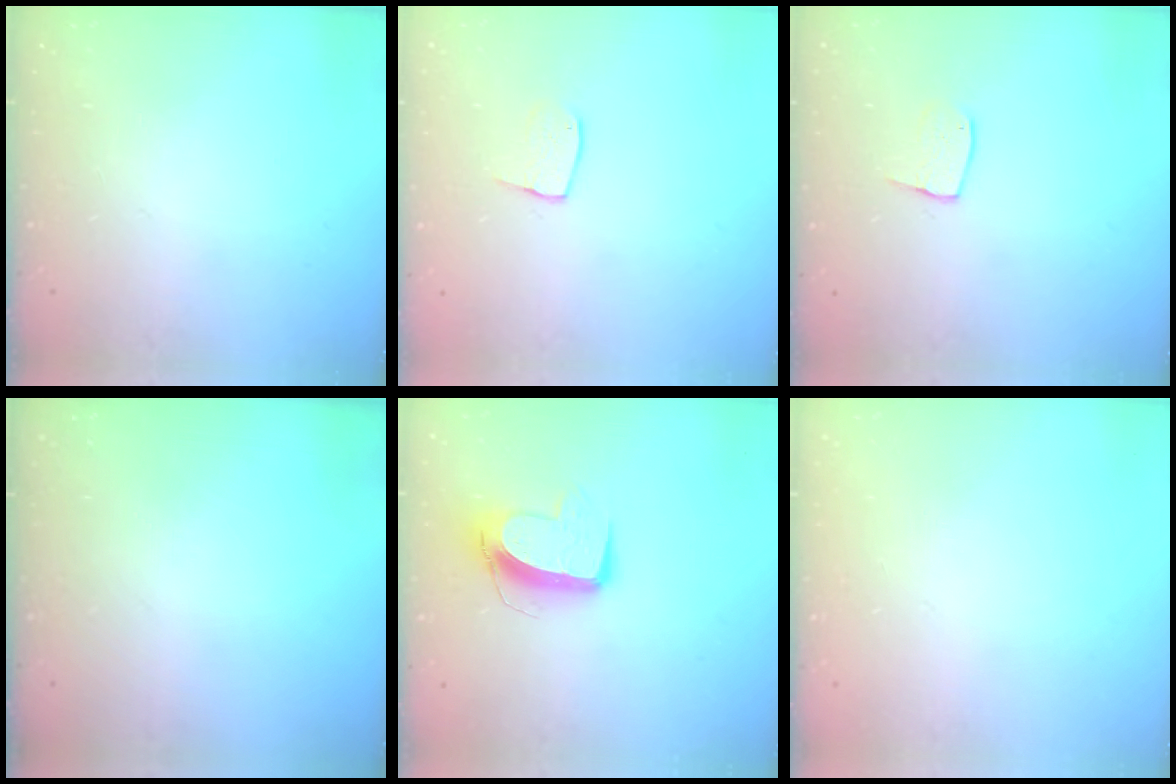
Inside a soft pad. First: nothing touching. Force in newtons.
{"total": 6.1, "press": 6.1, "slide": 0.3}
{"total": 6.1, "press": 6.1, "slide": 0.3}
{"total": 0.0}
{"total": 10.8, "press": 10.8, "slide": 0.7}
{"total": 0.0}